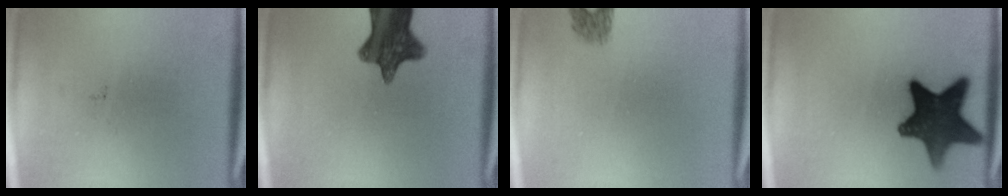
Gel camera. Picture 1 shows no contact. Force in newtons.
{"total": 11.2}
{"total": 1.6}
{"total": 14.2}